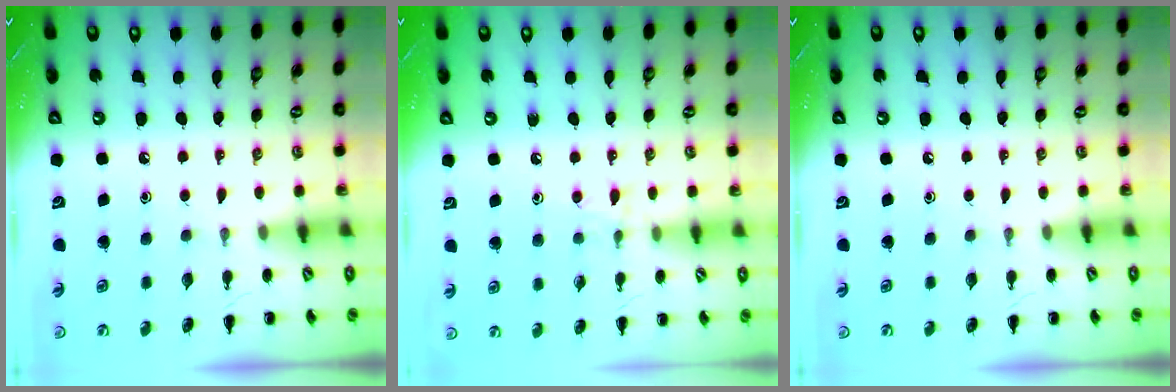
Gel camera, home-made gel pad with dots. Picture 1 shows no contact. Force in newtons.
{"total": 6.9, "press": 6.7, "slide": 1.5}
{"total": 0.0}